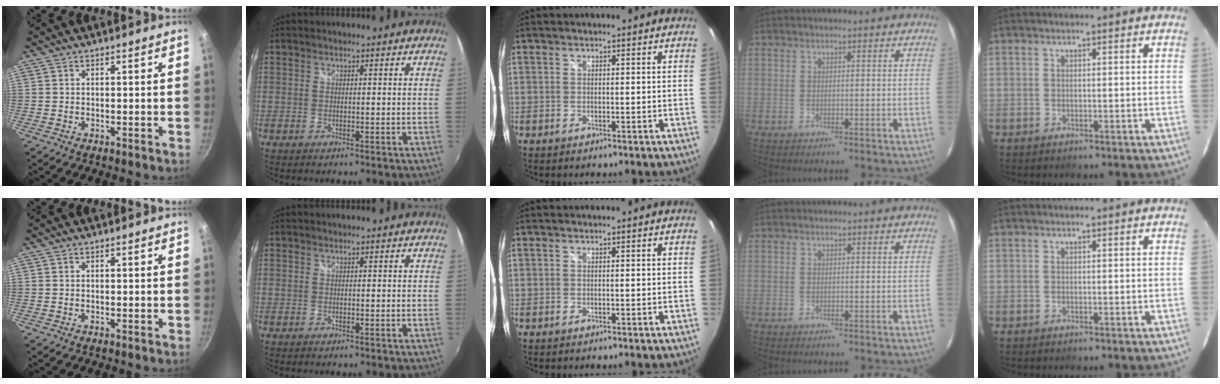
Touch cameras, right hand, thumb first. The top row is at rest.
{}